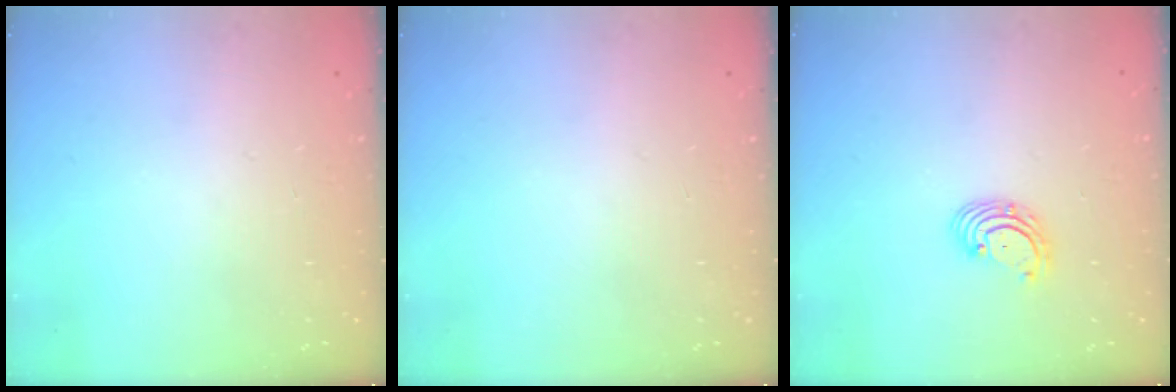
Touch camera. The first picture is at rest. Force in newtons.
{"total": 0.0}
{"total": 2.9, "press": 2.9, "slide": 0.1}